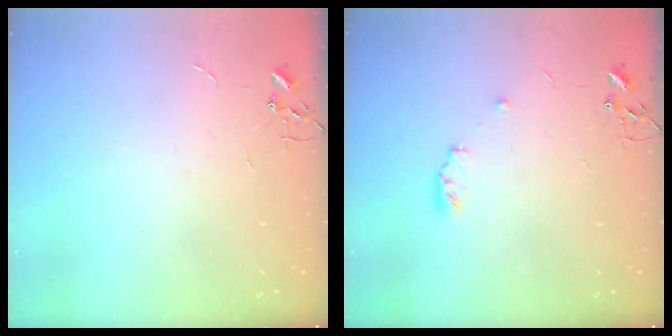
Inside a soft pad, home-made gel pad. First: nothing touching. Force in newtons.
{"total": 4.6, "press": 4.6, "slide": 0.7}